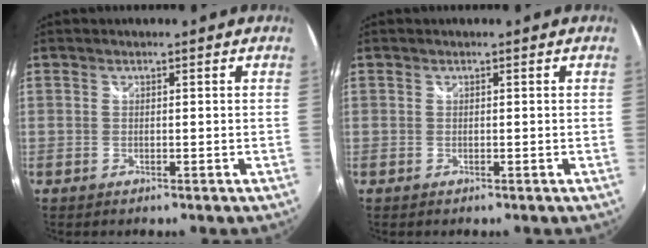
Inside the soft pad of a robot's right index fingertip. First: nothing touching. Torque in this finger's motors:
{"motor_torque": [-0.12, 0.11, 0.00, 0.00]}